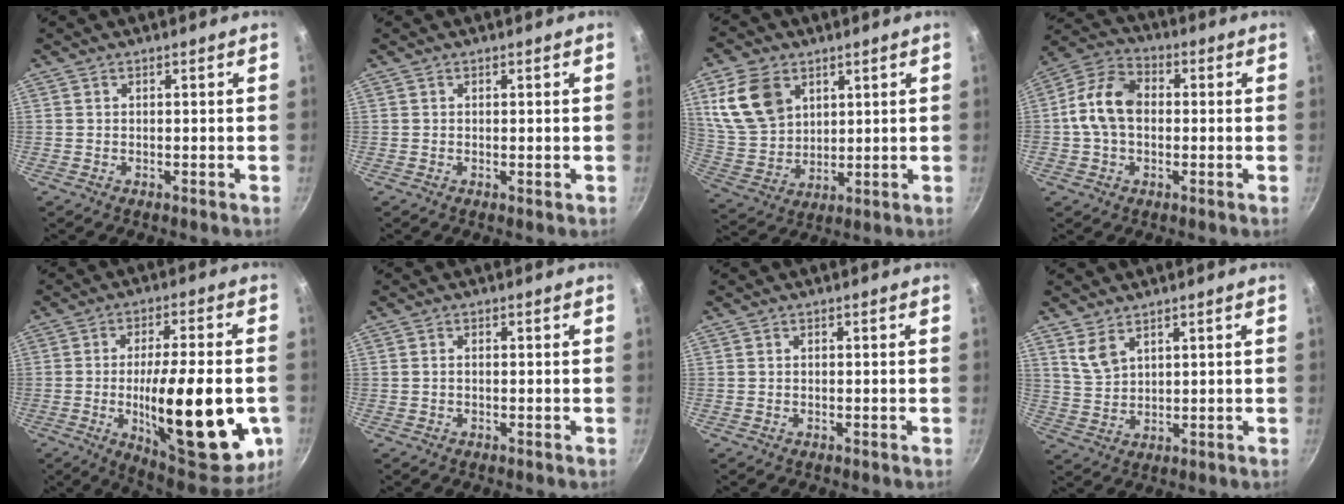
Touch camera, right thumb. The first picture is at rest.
{"total": 0.0}
{"total": 13.4, "force": [5.5, 9.4, 7.7], "torque": [-0.130, -0.017, 0.123]}
{"total": 11.1, "force": [0.1, 7.7, 8.0], "torque": [-0.135, 0.030, -0.017]}
{"total": 25.3, "force": [-5.1, 8.4, 23.3], "torque": [-0.313, -0.002, -0.066]}
{"total": 0.7, "force": [-0.2, 0.4, 0.6], "torque": [-0.013, 0.004, -0.003]}
{"total": 0.0}
{"total": 4.6, "force": [3.1, 2.2, 2.6], "torque": [-0.048, -0.019, 0.069]}